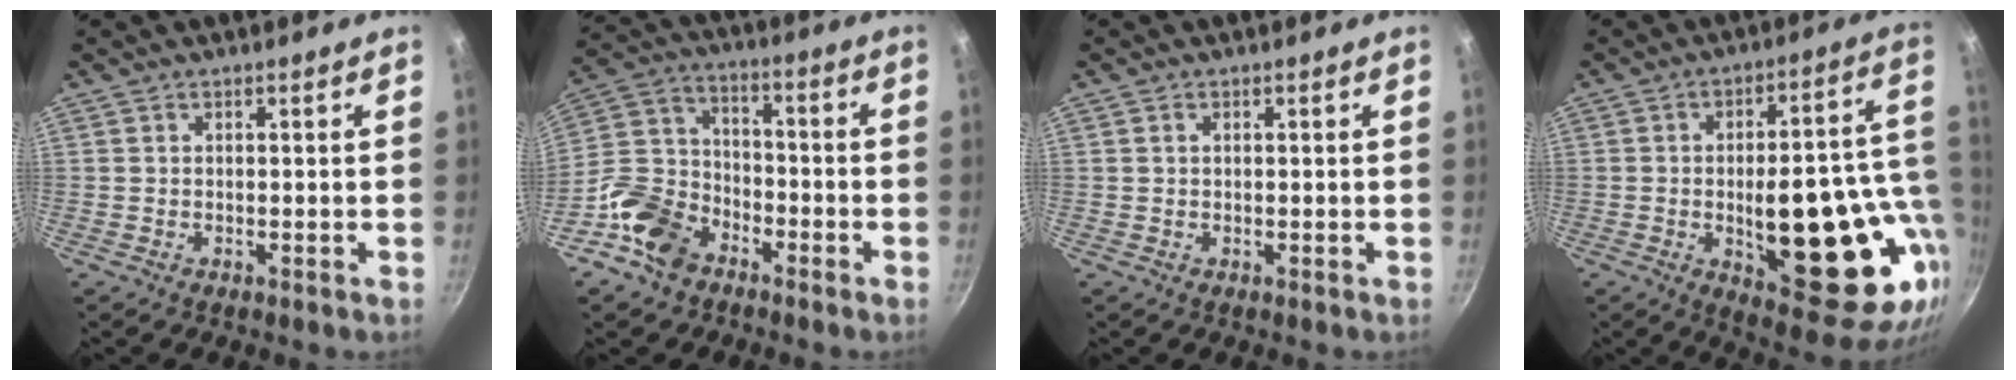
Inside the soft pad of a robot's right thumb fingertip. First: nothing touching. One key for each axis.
{"total": 12.5, "fx": -7.3, "fy": 8.5, "fz": 5.7, "tx": -0.084, "ty": 0.057, "tz": -0.158}
{"total": 0.7, "fx": 0.2, "fy": 0.5, "fz": 0.4, "tx": -0.007, "ty": 0.003, "tz": 0.004}
{"total": 26.6, "fx": -4.6, "fy": 10.7, "fz": 23.9, "tx": -0.278, "ty": 0.002, "tz": -0.048}